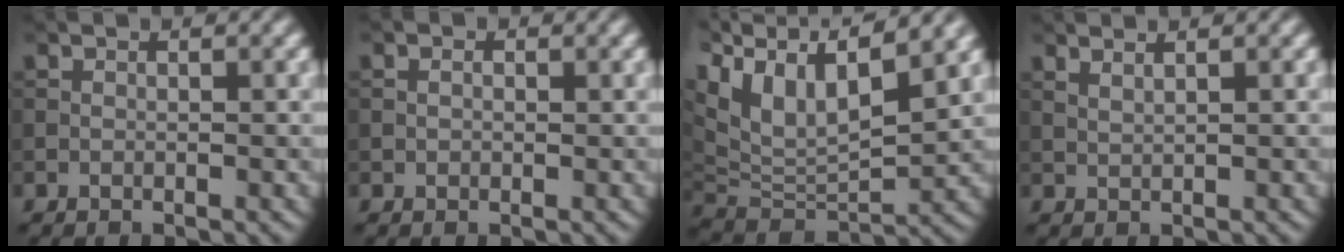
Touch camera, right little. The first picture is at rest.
{"total": 1.0, "force": [0.2, 0.8, 0.5], "torque": [-0.009, -0.002, 0.000]}
{"total": 12.1, "force": [6.4, 5.1, 8.9], "torque": [-0.180, 0.028, 0.107]}
{"total": 1.4, "force": [1.1, 0.4, 0.7], "torque": [-0.010, -0.002, 0.017]}